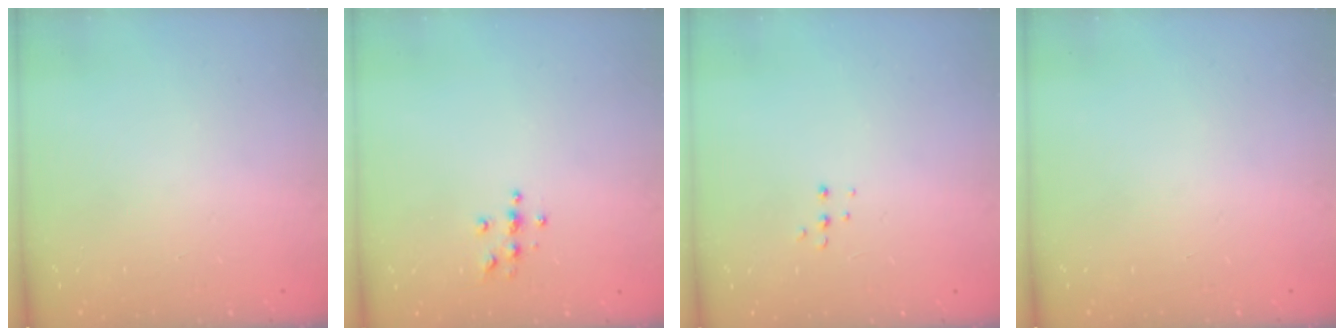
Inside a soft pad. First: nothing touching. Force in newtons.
{"total": 3.7, "press": 3.7, "slide": 0.4}
{"total": 4.0, "press": 3.9, "slide": 0.8}
{"total": 0.0}